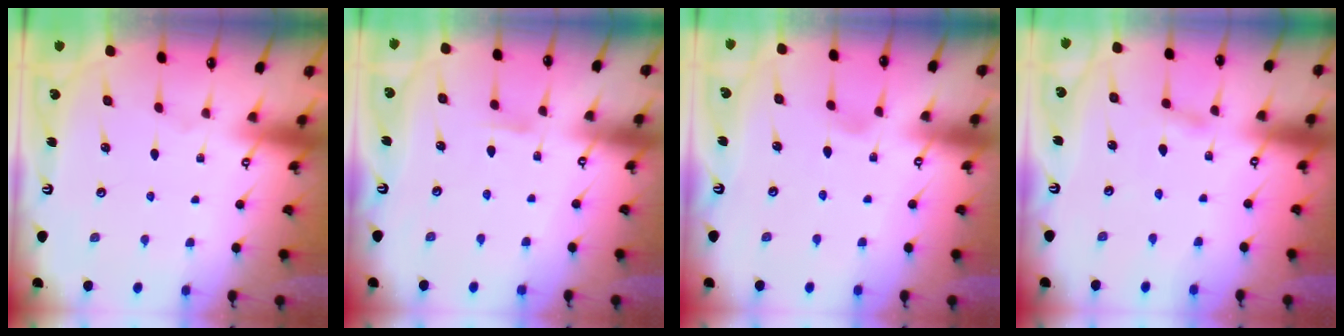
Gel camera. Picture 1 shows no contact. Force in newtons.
{"total": 3.2, "press": 3.2, "slide": 0.3}
{"total": 4.3, "press": 4.2, "slide": 0.6}
{"total": 3.3, "press": 3.3, "slide": 0.4}